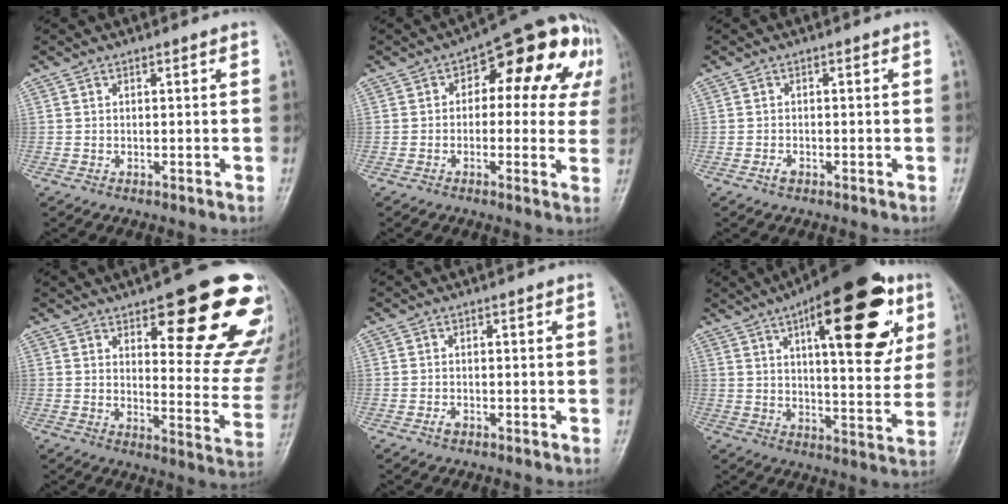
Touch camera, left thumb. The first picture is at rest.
{"total": 16.9, "force": [4.6, 9.2, 13.4], "torque": [-0.103, 0.025, 0.043]}
{"total": 1.4, "force": [-0.8, 0.8, 0.8], "torque": [-0.015, 0.003, -0.018]}
{"total": 22.7, "force": [13.0, 7.4, 17.1], "torque": [-0.169, -0.064, 0.167]}
{"total": 1.2, "force": [-0.6, 0.7, 0.7], "torque": [-0.010, 0.001, -0.014]}
{"total": 24.6, "force": [10.3, 9.0, 20.4], "torque": [-0.255, -0.016, 0.145]}